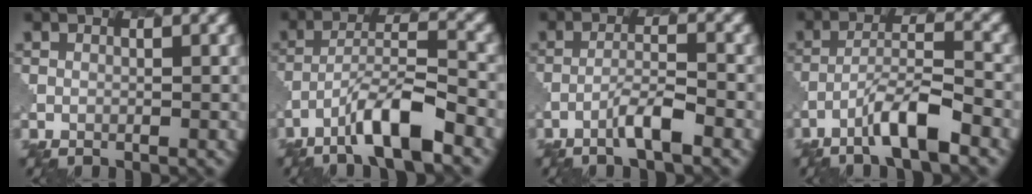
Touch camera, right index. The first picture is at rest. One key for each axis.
{"total": 6.5, "fx": -4.1, "fy": 1.3, "fz": 4.8, "tx": -0.083, "ty": 0.008, "tz": -0.072}
{"total": 3.0, "fx": -1.8, "fy": 0.2, "fz": 2.3, "tx": -0.045, "ty": 0.006, "tz": -0.041}
{"total": 4.9, "fx": -3.1, "fy": 0.8, "fz": 3.7, "tx": -0.064, "ty": 0.008, "tz": -0.058}